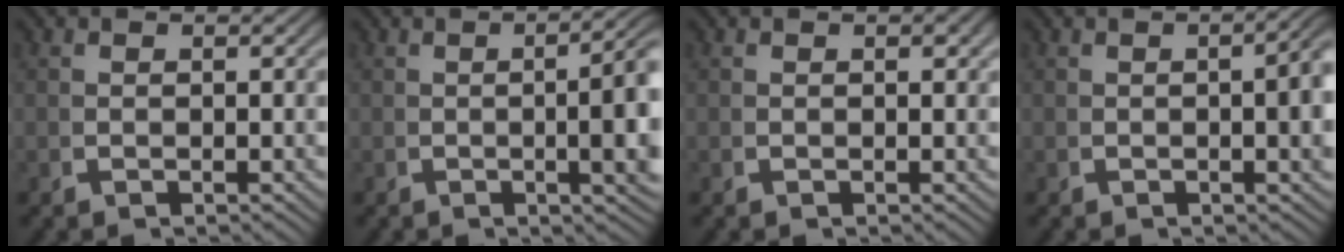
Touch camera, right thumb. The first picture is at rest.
{"total": 7.0, "force": [0.2, 2.5, 6.5], "torque": [-0.081, 0.002, -0.001]}
{"total": 0.6, "force": [0.1, 0.2, 0.5], "torque": [-0.004, -0.002, 0.002]}
{"total": 4.5, "force": [0.0, 1.5, 4.2], "torque": [-0.043, 0.000, 0.001]}